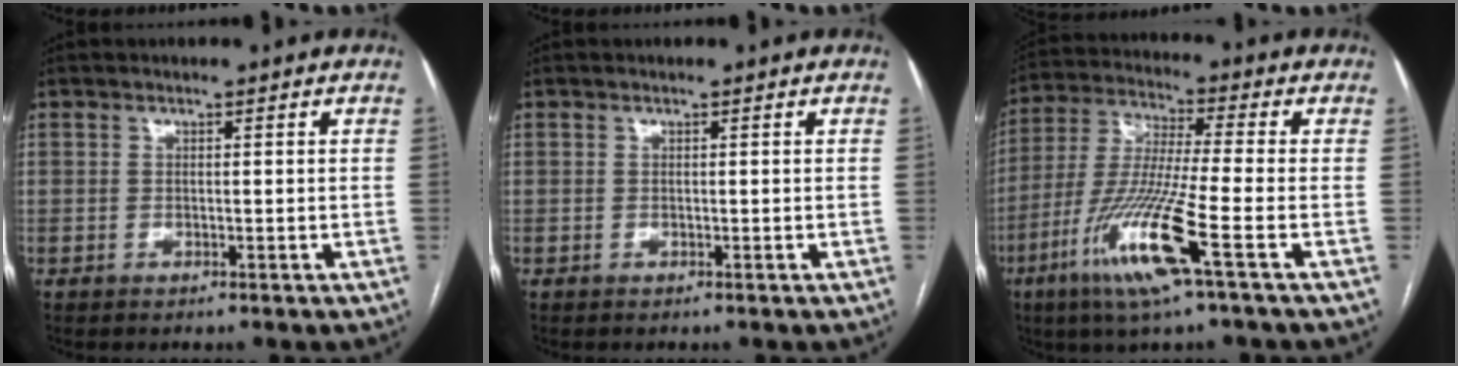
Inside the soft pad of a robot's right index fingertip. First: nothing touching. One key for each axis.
{"total": 0.0}
{"total": 14.0, "fx": -6.2, "fy": -0.7, "fz": 12.6, "tx": -0.264, "ty": -0.026, "tz": -0.123}